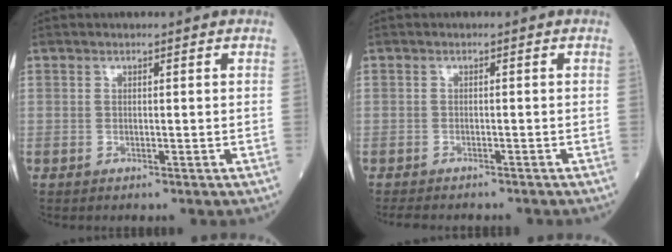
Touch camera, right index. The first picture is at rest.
{"total": 4.8, "force": [-4.2, 1.8, 1.6], "torque": [-0.026, -0.006, -0.060]}